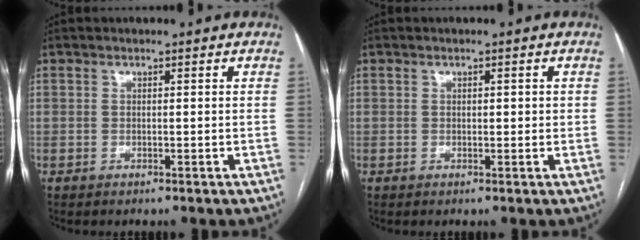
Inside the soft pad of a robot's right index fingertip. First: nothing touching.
{"total": 1.3, "force": [0.2, 0.7, 1.1], "torque": [-0.014, 0.001, 0.003]}